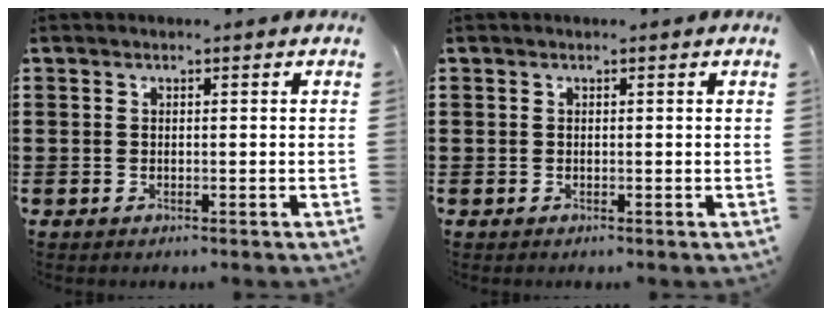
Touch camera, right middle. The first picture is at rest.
{"total": 0.0}